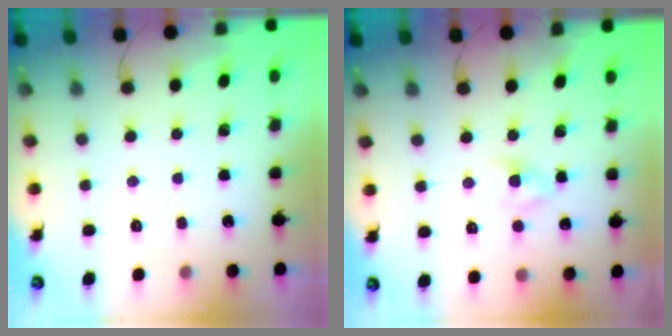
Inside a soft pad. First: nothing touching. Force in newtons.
{"total": 2.8, "press": 2.6, "slide": 1.2}